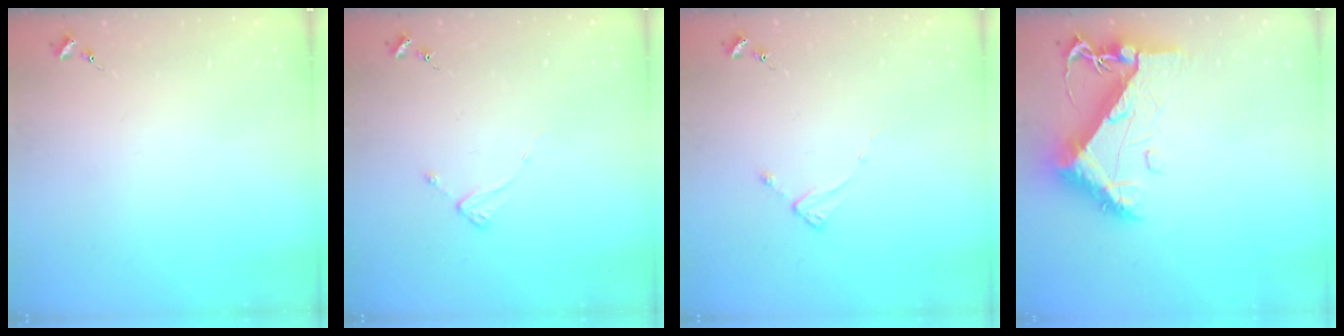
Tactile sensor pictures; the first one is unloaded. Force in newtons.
{"total": 2.0, "press": 2.0, "slide": 0.3}
{"total": 2.3, "press": 2.3, "slide": 0.3}
{"total": 11.3, "press": 11.3, "slide": 1.2}